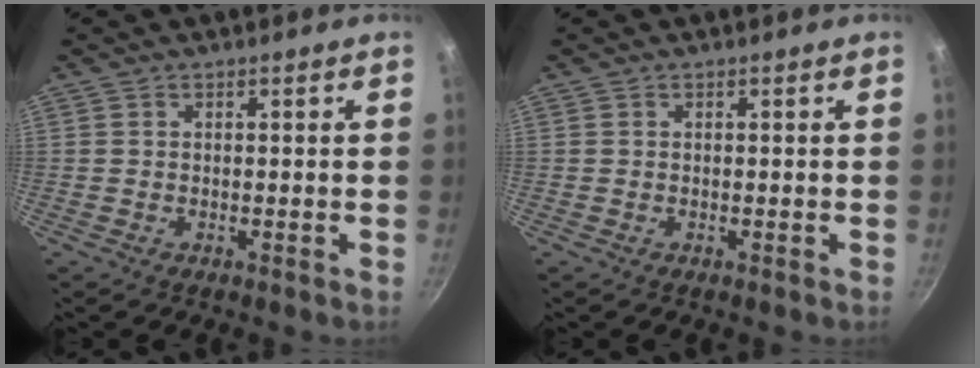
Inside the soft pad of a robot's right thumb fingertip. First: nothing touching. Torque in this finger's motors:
{"motor_torque": [-0.20, 0.19, -0.26, 0.26, 0.00]}